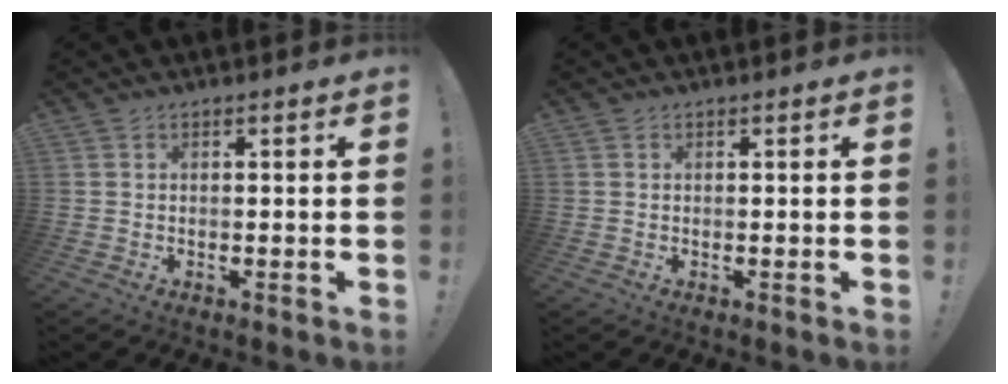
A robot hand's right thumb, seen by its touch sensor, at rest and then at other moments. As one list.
[{"total": 0.0}]